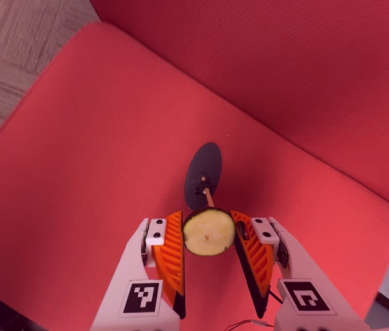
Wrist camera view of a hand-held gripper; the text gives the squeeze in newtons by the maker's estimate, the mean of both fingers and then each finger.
{"total": 9.0, "left": 9.1, "right": 9.0}